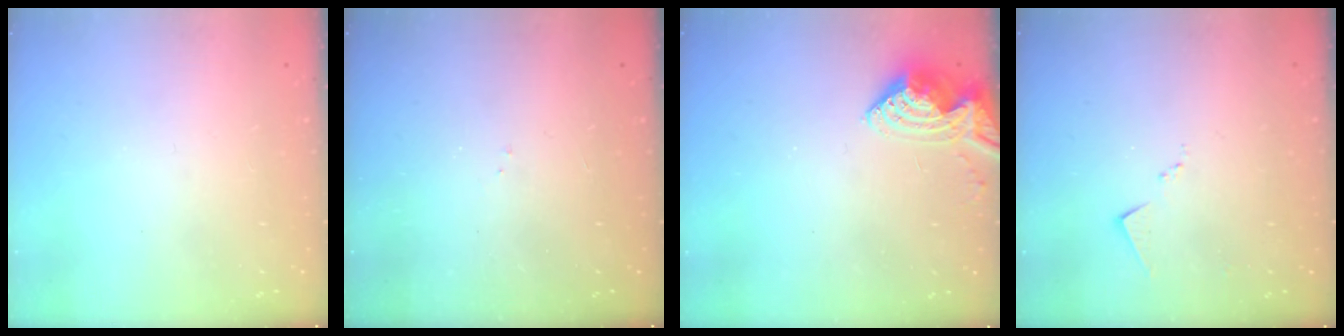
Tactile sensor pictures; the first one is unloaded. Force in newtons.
{"total": 5.8, "press": 5.8, "slide": 0.8}
{"total": 9.4, "press": 9.4, "slide": 0.4}
{"total": 6.5, "press": 6.5, "slide": 0.5}